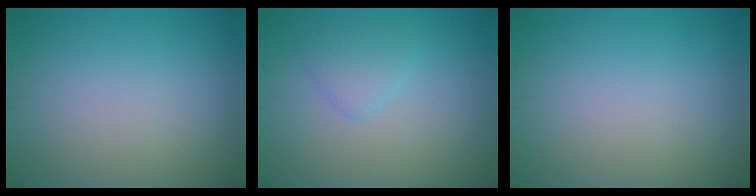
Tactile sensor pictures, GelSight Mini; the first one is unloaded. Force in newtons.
{"total": 1.7, "press": 1.7, "slide": 0.1}
{"total": 0.0}